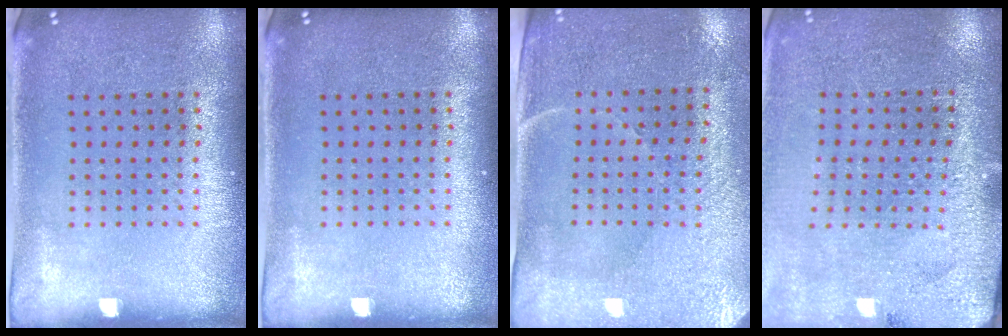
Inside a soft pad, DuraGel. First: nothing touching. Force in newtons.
{"total": 0.0}
{"total": 3.2, "press": 2.9, "slide": 1.3}
{"total": 2.9, "press": 2.9, "slide": 0.2}